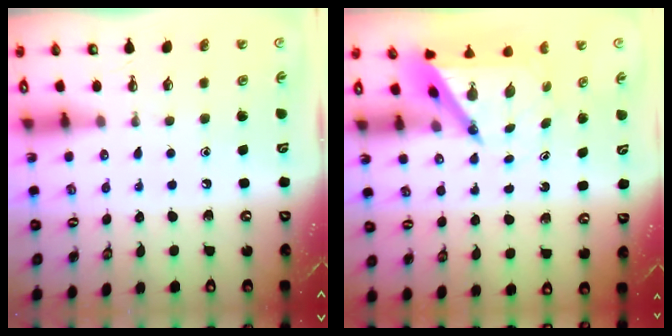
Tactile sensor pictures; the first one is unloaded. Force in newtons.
{"total": 6.1, "press": 6.1, "slide": 0.5}